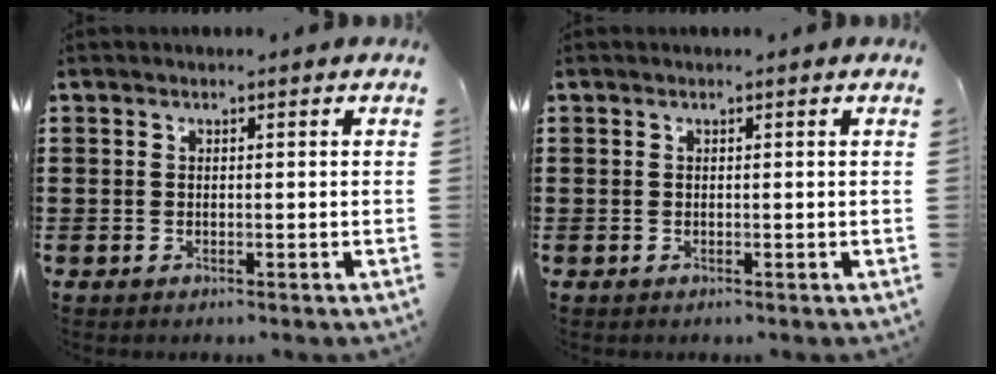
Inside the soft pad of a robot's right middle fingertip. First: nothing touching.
{"total": 0.0}